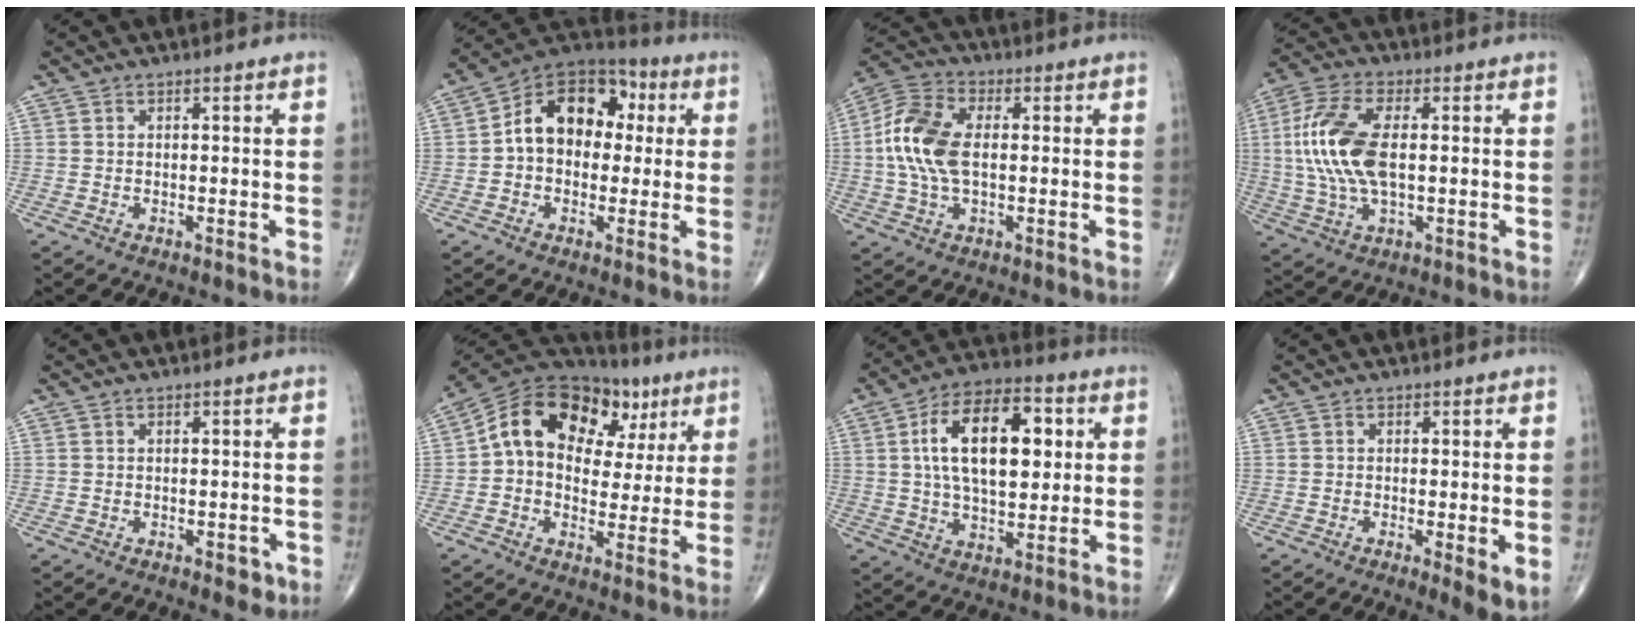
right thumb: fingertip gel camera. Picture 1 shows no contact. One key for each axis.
{"total": 14.9, "fx": 1.8, "fy": 10.6, "fz": 10.3, "tx": -0.120, "ty": 0.036, "tz": 0.014}
{"total": 12.1, "fx": 0.3, "fy": 6.7, "fz": 10.0, "tx": -0.219, "ty": 0.018, "tz": 0.001}
{"total": 14.3, "fx": 1.0, "fy": 6.7, "fz": 12.7, "tx": -0.281, "ty": 0.007, "tz": 0.018}
{"total": 2.2, "fx": -0.5, "fy": 1.2, "fz": 1.8, "tx": -0.007, "ty": -0.001, "tz": -0.005}
{"total": 19.9, "fx": 5.8, "fy": 13.1, "fz": 13.7, "tx": -0.186, "ty": 0.032, "tz": 0.085}
{"total": 18.2, "fx": 3.8, "fy": 9.6, "fz": 15.0, "tx": -0.225, "ty": 0.006, "tz": 0.059}
{"total": 4.4, "fx": -0.6, "fy": 1.0, "fz": 4.3, "tx": -0.068, "ty": -0.017, "tz": -0.013}